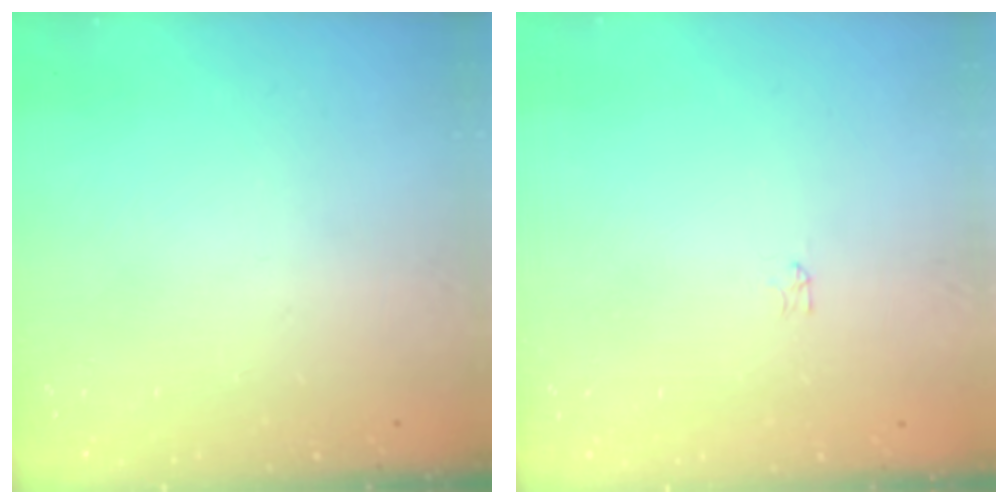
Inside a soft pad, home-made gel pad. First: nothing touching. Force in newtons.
{"total": 0.0}